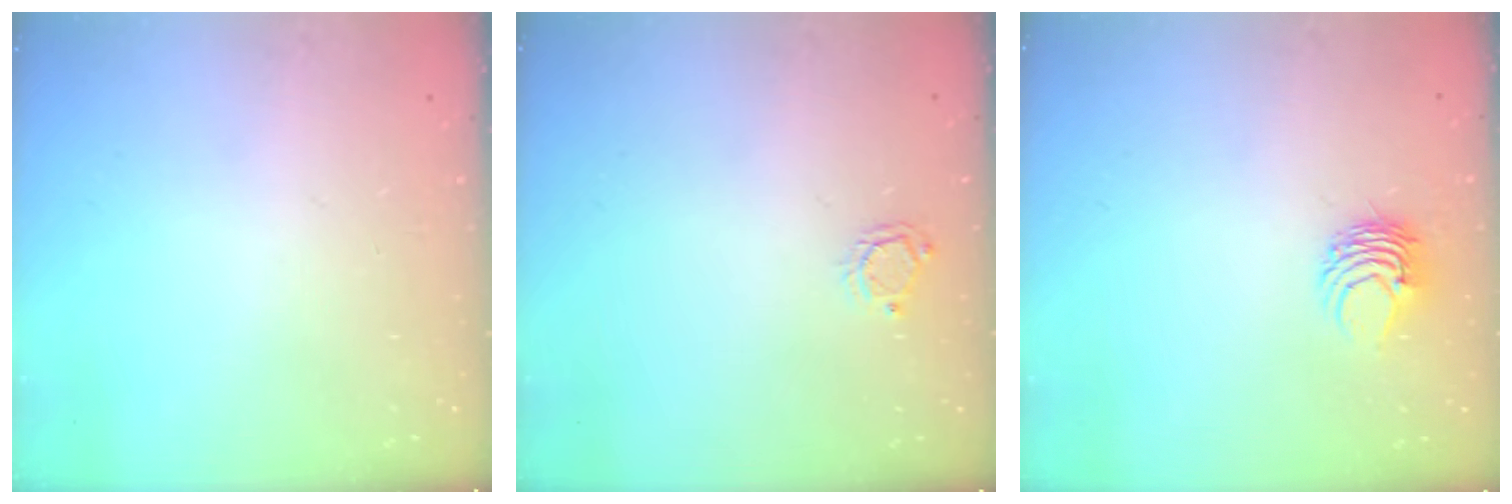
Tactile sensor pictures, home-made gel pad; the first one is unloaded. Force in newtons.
{"total": 2.9, "press": 2.9, "slide": 0.3}
{"total": 6.0, "press": 6.0, "slide": 0.5}